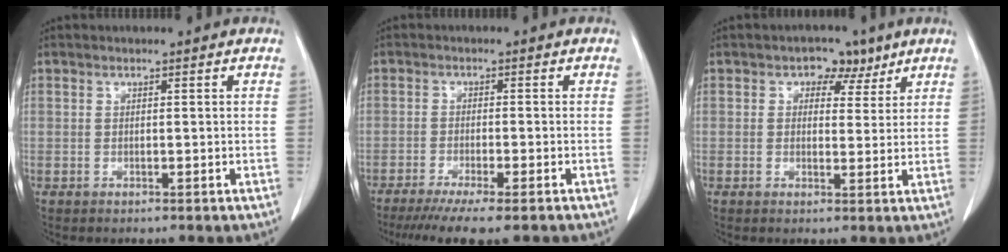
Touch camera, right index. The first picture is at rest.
{"total": 9.0, "force": [-7.0, 0.5, 5.7], "torque": [-0.078, -0.019, -0.108]}
{"total": 4.3, "force": [2.3, 3.0, 2.0], "torque": [-0.016, 0.009, 0.029]}